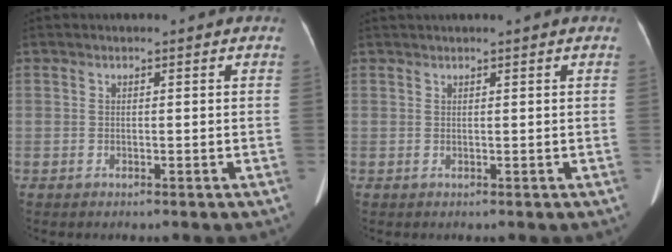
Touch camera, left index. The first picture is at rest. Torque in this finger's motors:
{"motor_torque": [0.52, -0.76, 0.06, 0.10]}